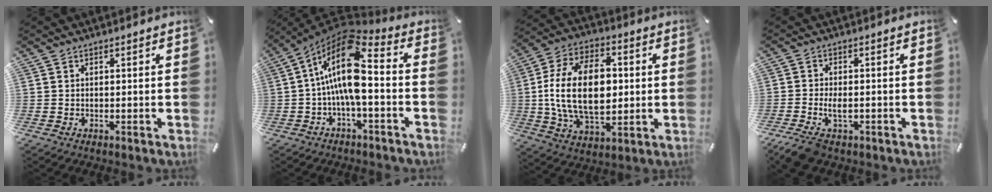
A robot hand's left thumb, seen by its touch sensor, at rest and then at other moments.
{"total": 16.6, "force": [0.3, 7.0, 15.0], "torque": [-0.298, -0.007, 0.005]}
{"total": 21.1, "force": [0.6, 13.2, 16.4], "torque": [-0.343, 0.000, 0.006]}
{"total": 5.5, "force": [-2.1, 3.2, 3.9], "torque": [-0.081, 0.006, -0.037]}